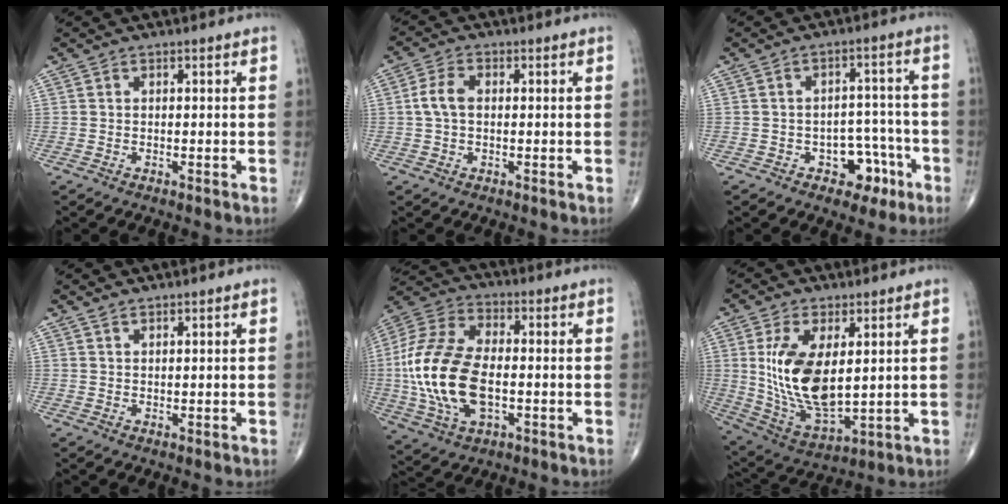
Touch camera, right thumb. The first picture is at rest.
{"total": 4.4, "force": [0.2, 2.7, 3.4], "torque": [-0.077, 0.012, 0.000]}
{"total": 7.4, "force": [-3.6, 5.1, 4.0], "torque": [-0.016, 0.041, -0.046]}
{"total": 1.1, "force": [1.0, 0.3, 0.3], "torque": [-0.005, -0.006, 0.020]}
{"total": 20.6, "force": [-1.9, 11.4, 17.1], "torque": [-0.368, 0.008, -0.032]}
{"total": 15.5, "force": [2.7, 7.6, 13.2], "torque": [-0.248, -0.023, 0.070]}